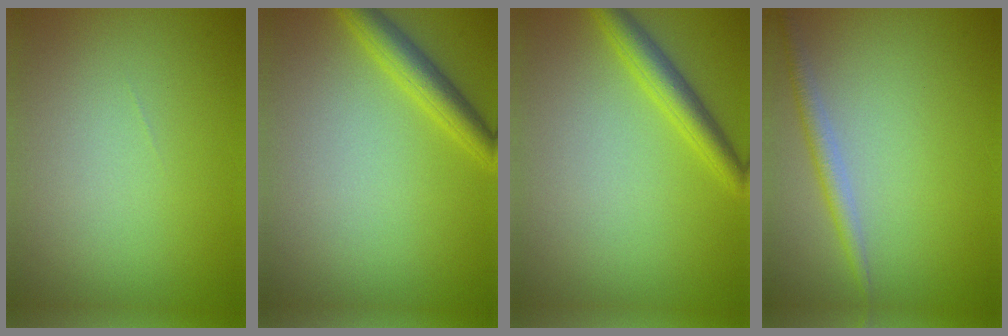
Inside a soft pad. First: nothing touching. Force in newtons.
{"total": 3.0, "press": 3.0, "slide": 0.2}
{"total": 3.0, "press": 2.9, "slide": 0.2}
{"total": 1.8, "press": 1.8, "slide": 0.1}